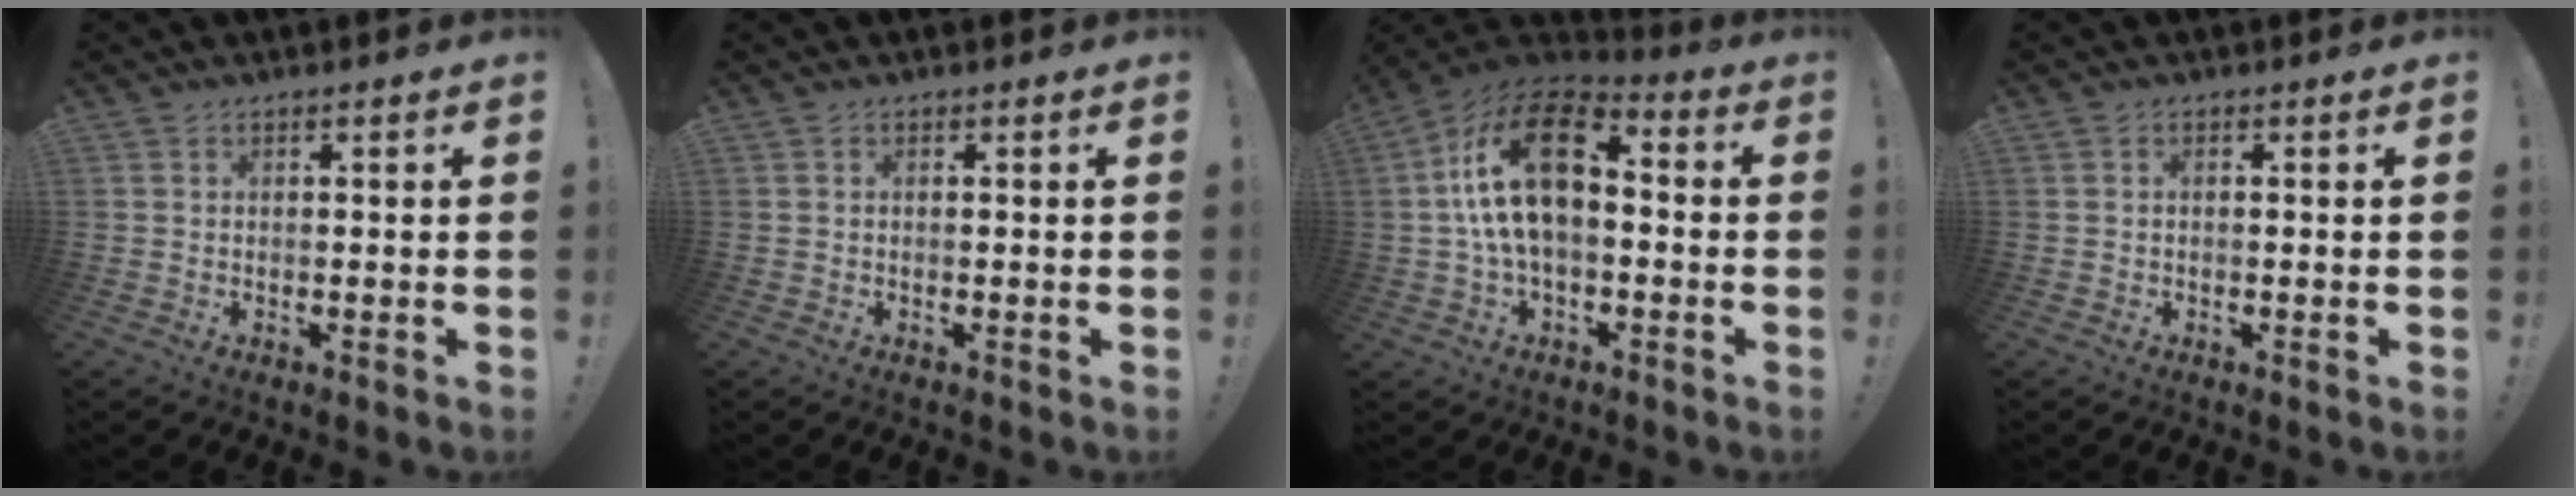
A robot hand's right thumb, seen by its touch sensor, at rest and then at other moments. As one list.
[{"total": 0.0}, {"total": 19.4, "force": [2.3, 11.1, 15.7], "torque": [-0.280, 0.013, 0.044]}, {"total": 0.5, "force": [-0.2, 0.0, 0.5], "torque": [-0.018, 0.003, -0.002]}]